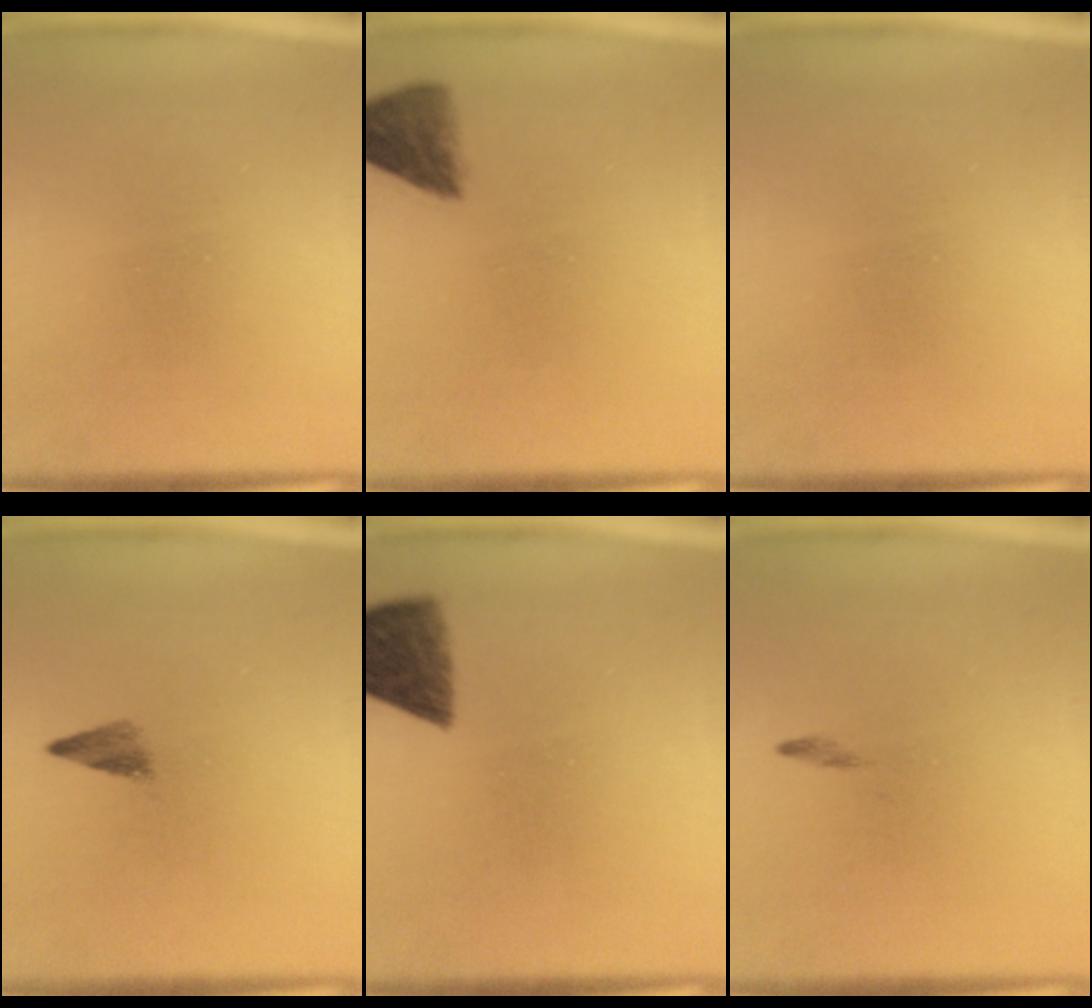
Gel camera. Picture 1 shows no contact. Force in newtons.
{"total": 5.0}
{"total": 0.0}
{"total": 2.4}
{"total": 7.4}
{"total": 0.7}